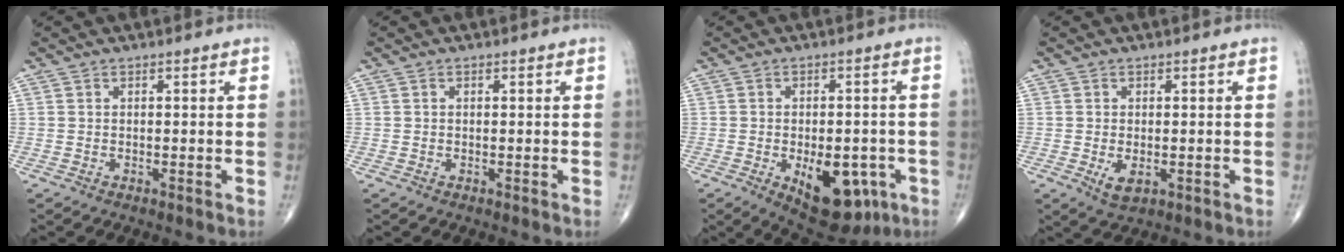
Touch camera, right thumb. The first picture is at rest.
{"total": 0.0}
{"total": 13.6, "force": [-5.1, 7.2, 10.4], "torque": [-0.120, 0.008, -0.056]}
{"total": 3.2, "force": [-0.7, 1.7, 2.6], "torque": [-0.042, -0.007, -0.005]}